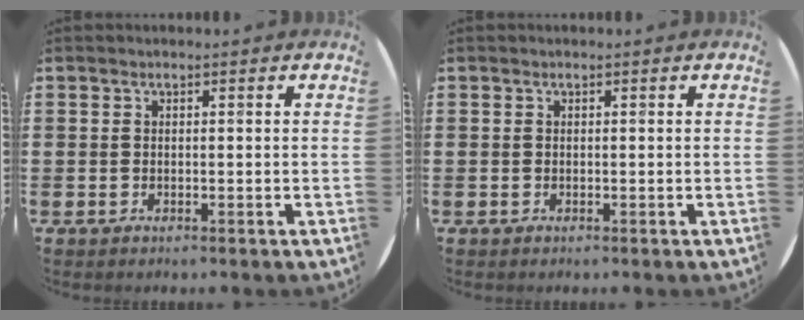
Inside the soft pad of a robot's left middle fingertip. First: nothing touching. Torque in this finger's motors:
{"motor_torque": [-0.08, 0.08, 0.00, 0.01]}